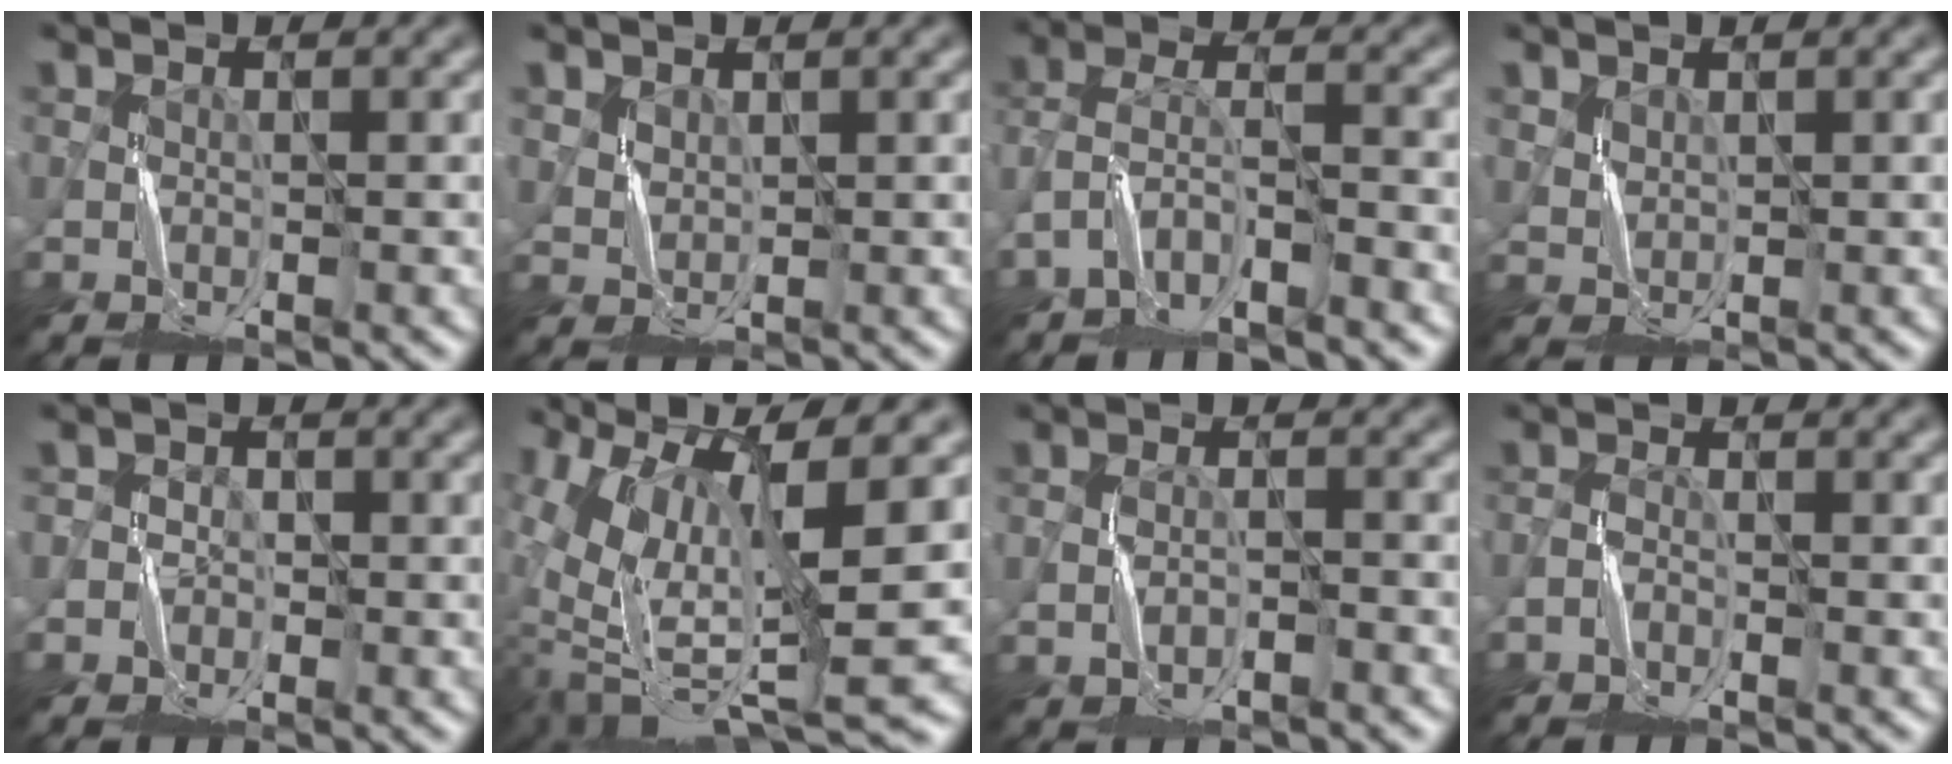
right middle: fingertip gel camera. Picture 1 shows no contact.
{"total": 1.3, "force": [0.9, 0.9, 0.2], "torque": [-0.011, 0.000, 0.026]}
{"total": 4.4, "force": [-3.6, 1.3, 2.3], "torque": [-0.051, 0.004, -0.078]}
{"total": 1.1, "force": [0.9, 0.7, 0.2], "torque": [-0.009, 0.000, 0.024]}
{"total": 1.5, "force": [-0.5, 1.3, -0.4], "torque": [0.018, 0.004, -0.017]}
{"total": 11.8, "force": [0.0, 3.9, 11.2], "torque": [-0.225, -0.008, 0.017]}
{"total": 1.6, "force": [-1.0, 0.8, 0.8], "torque": [-0.016, 0.007, -0.018]}
{"total": 1.1, "force": [-1.0, 0.2, 0.1], "torque": [-0.003, 0.007, -0.021]}